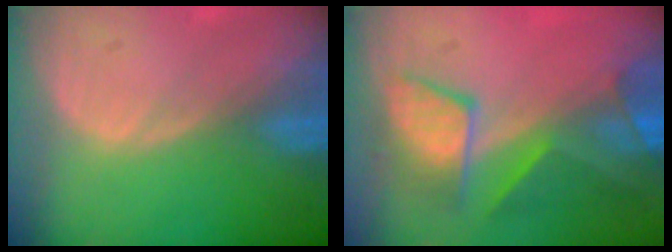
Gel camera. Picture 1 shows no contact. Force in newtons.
{"total": 9.3, "press": 8.4, "slide": 4.0}